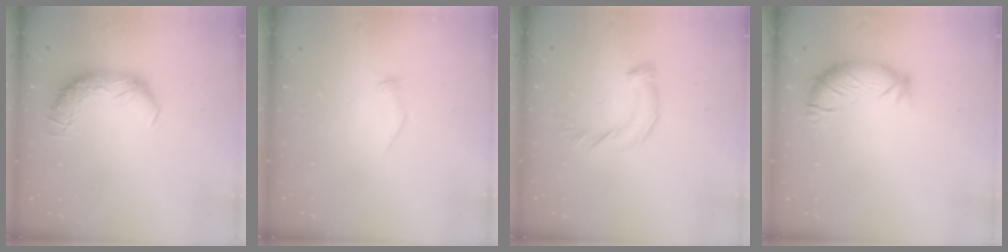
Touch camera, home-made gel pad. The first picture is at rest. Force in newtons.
{"total": 7.3, "press": 7.2, "slide": 0.8}
{"total": 3.8, "press": 3.8, "slide": 0.4}
{"total": 2.9, "press": 1.9, "slide": 2.2}